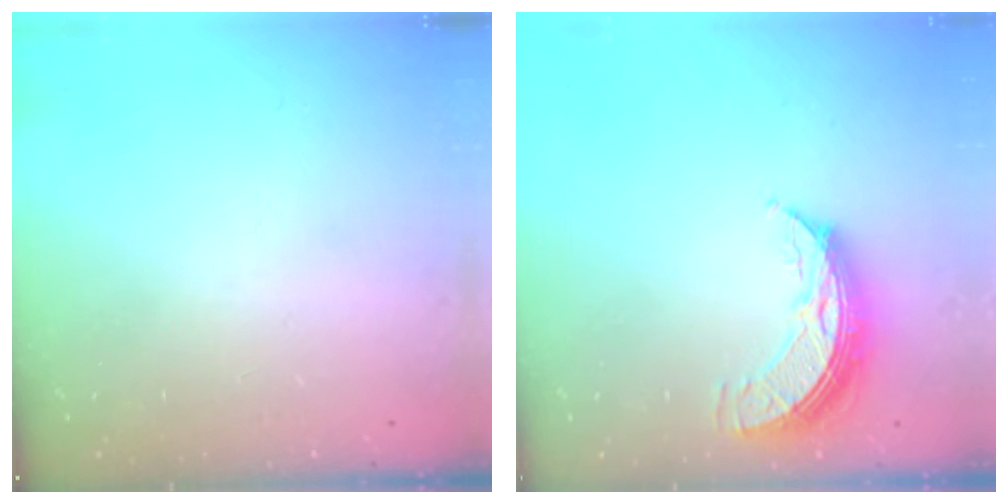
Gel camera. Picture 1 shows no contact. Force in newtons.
{"total": 8.7, "press": 8.6, "slide": 0.9}